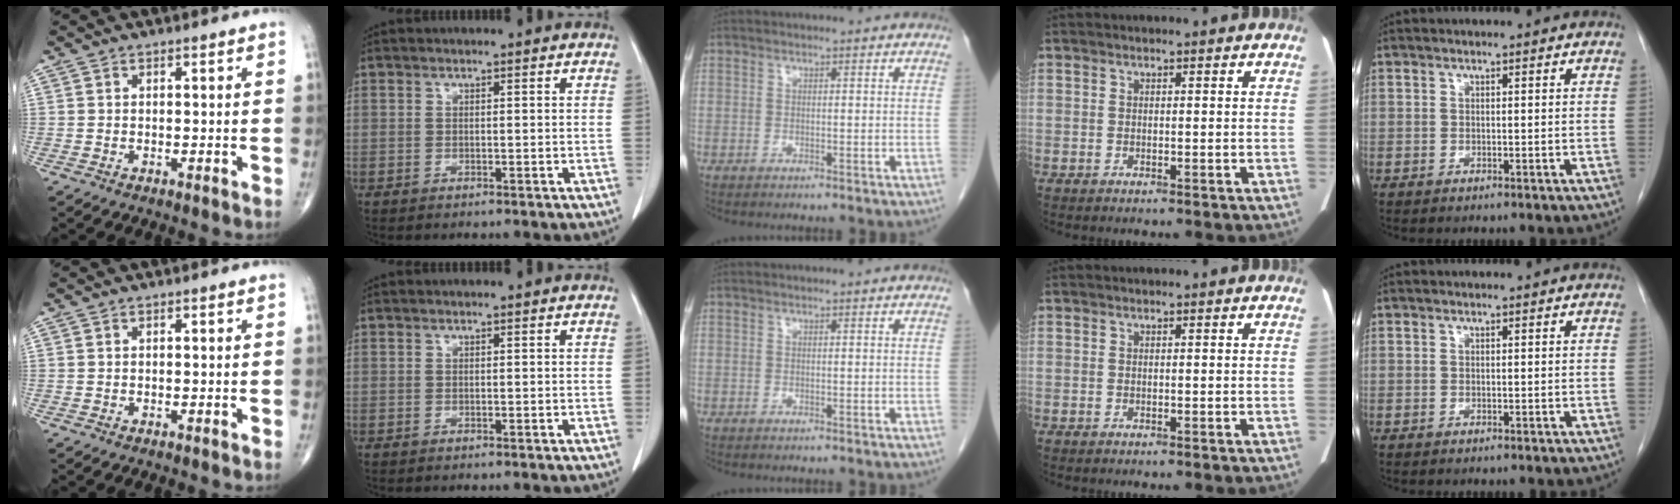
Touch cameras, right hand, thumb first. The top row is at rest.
{}